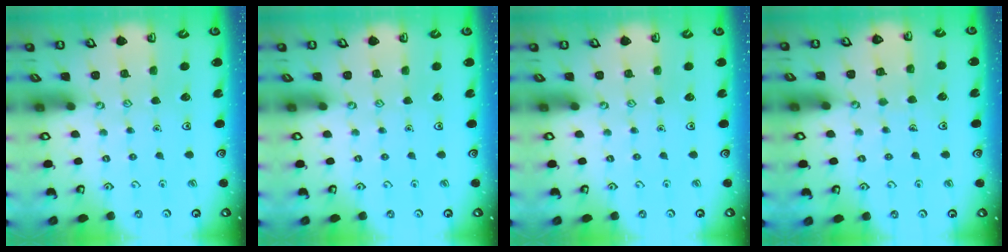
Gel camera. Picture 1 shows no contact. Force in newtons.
{"total": 0.0}
{"total": 0.0}
{"total": 4.1, "press": 4.0, "slide": 0.4}